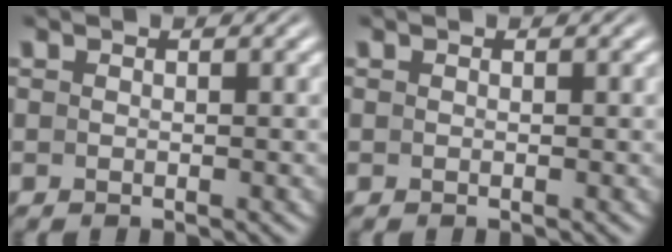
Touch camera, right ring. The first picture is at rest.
{"total": 0.0}